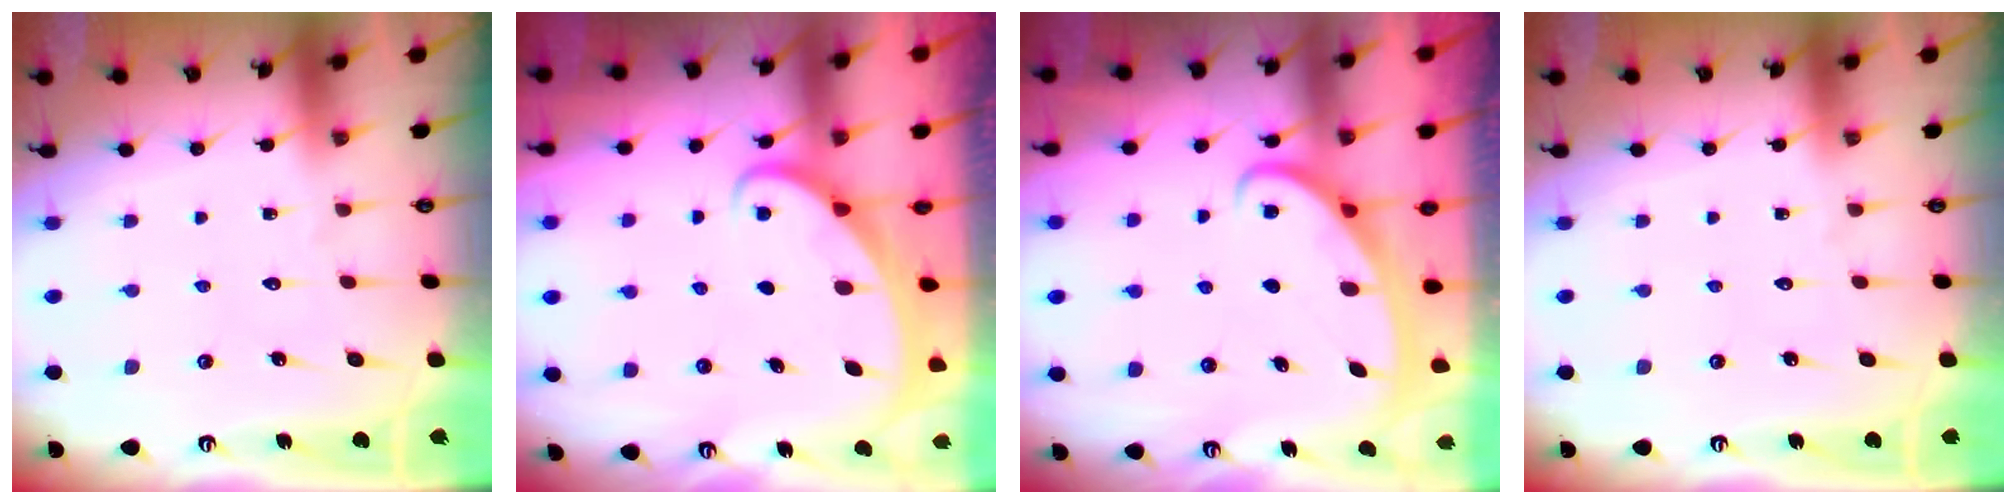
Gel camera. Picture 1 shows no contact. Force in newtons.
{"total": 1.9, "press": 1.9, "slide": 0.2}
{"total": 2.7, "press": 2.7, "slide": 0.4}
{"total": 0.0}